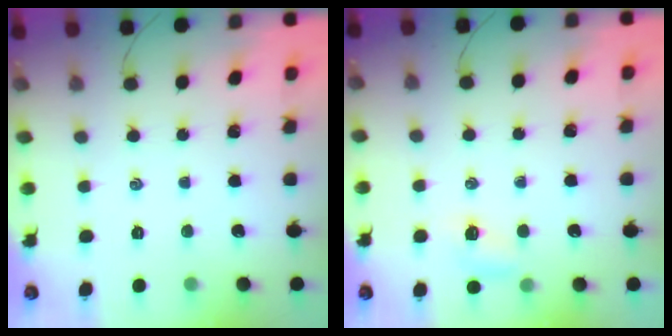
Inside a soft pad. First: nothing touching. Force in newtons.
{"total": 5.3, "press": 5.1, "slide": 1.3}